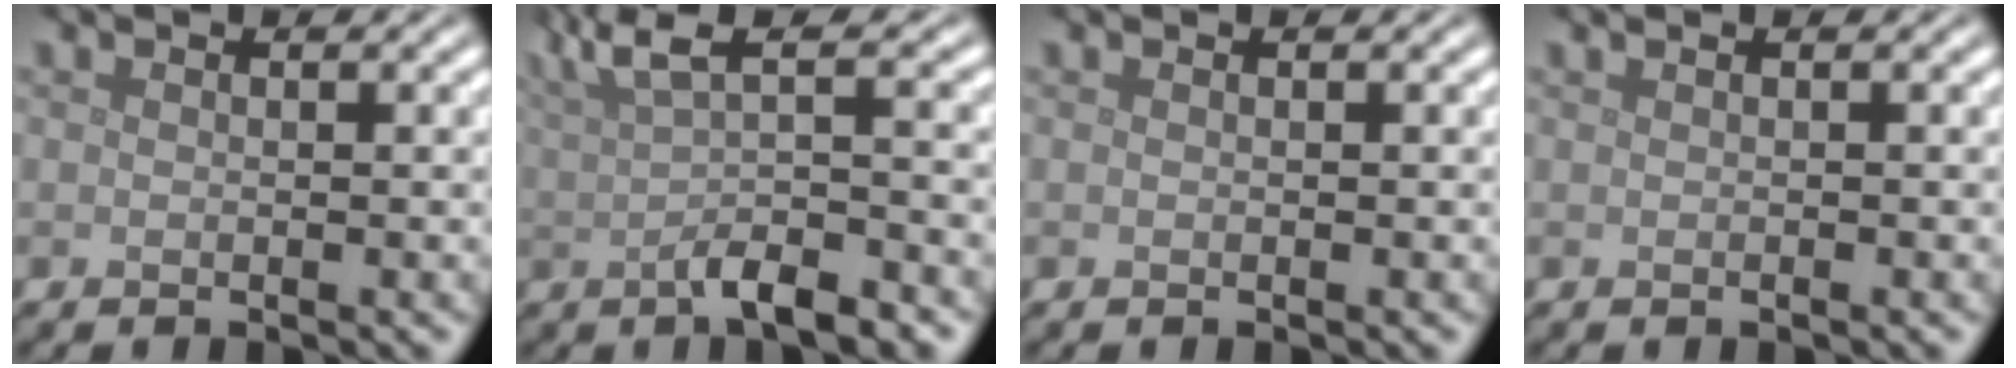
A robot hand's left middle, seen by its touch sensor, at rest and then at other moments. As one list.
[{"total": 6.2, "force": [0.4, 1.9, 5.9], "torque": [-0.096, 0.004, 0.000]}, {"total": 0.0}, {"total": 0.8, "force": [0.1, 0.3, 0.7], "torque": [-0.008, 0.001, -0.003]}]